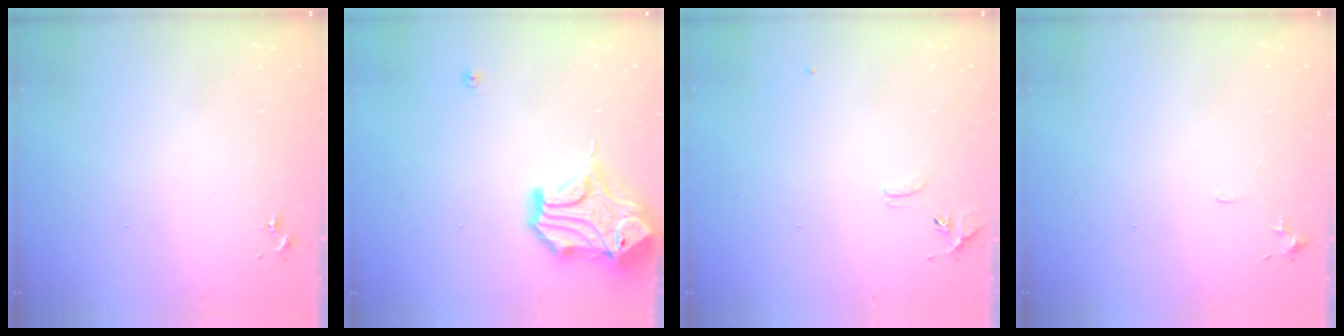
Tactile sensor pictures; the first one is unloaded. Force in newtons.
{"total": 18.1, "press": 17.9, "slide": 2.5}
{"total": 6.9, "press": 6.9, "slide": 0.6}
{"total": 5.7, "press": 5.6, "slide": 0.6}